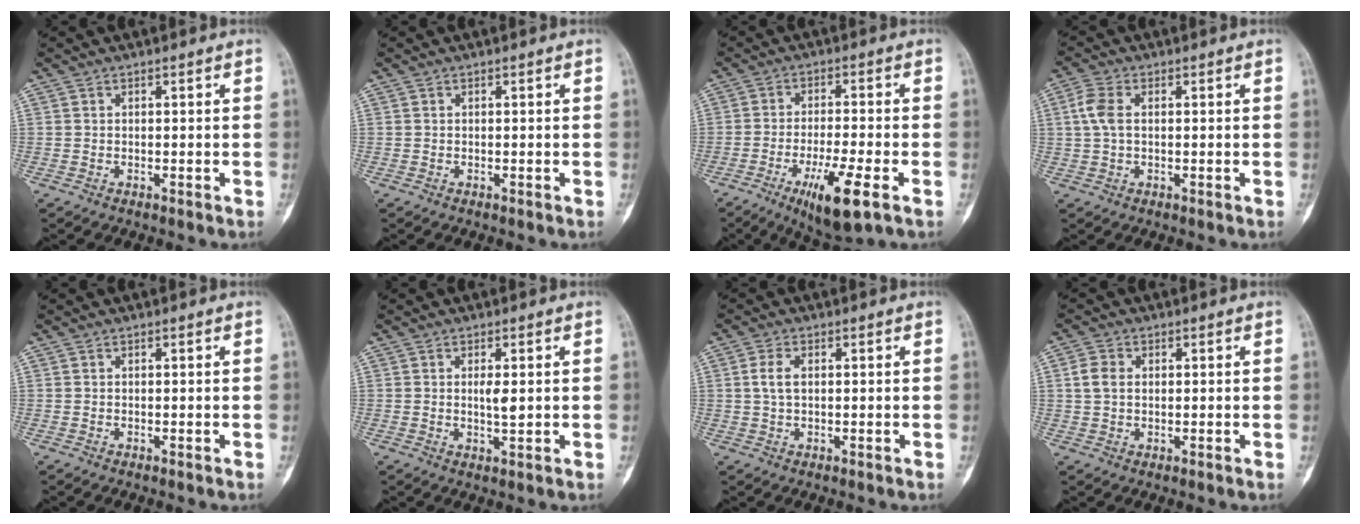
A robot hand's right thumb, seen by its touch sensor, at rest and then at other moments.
{"total": 0.0}
{"total": 10.8, "force": [-4.9, 2.0, 9.3], "torque": [-0.168, 0.000, -0.078]}
{"total": 4.7, "force": [0.8, 2.7, 3.7], "torque": [-0.096, 0.012, 0.013]}
{"total": 0.0}
{"total": 3.0, "force": [0.5, 0.8, 2.8], "torque": [-0.049, -0.005, 0.009]}
{"total": 3.2, "force": [0.6, 1.8, 2.6], "torque": [-0.052, 0.004, 0.010]}
{"total": 3.7, "force": [0.7, 2.7, 2.4], "torque": [-0.046, 0.005, 0.011]}